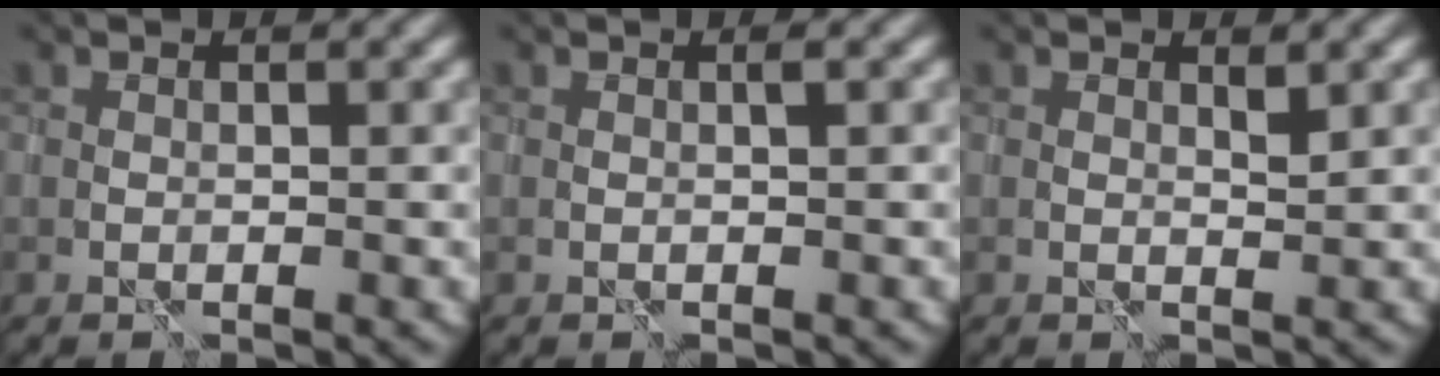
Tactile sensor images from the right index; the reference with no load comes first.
{"total": 0.5, "force": [0.1, 0.0, 0.5], "torque": [-0.008, 0.002, 0.002]}
{"total": 0.7, "force": [0.5, 0.1, 0.4], "torque": [-0.008, -0.003, 0.009]}